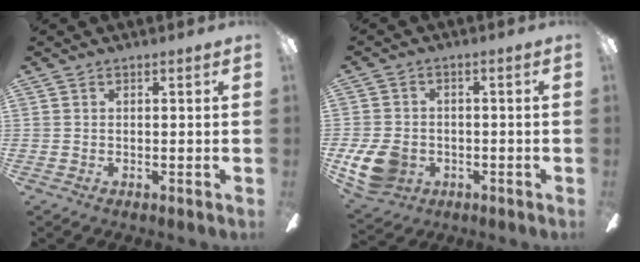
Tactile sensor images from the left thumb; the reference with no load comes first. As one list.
[{"total": 9.8, "force": [-3.1, 7.6, 5.4], "torque": [-0.114, 0.016, -0.057]}]